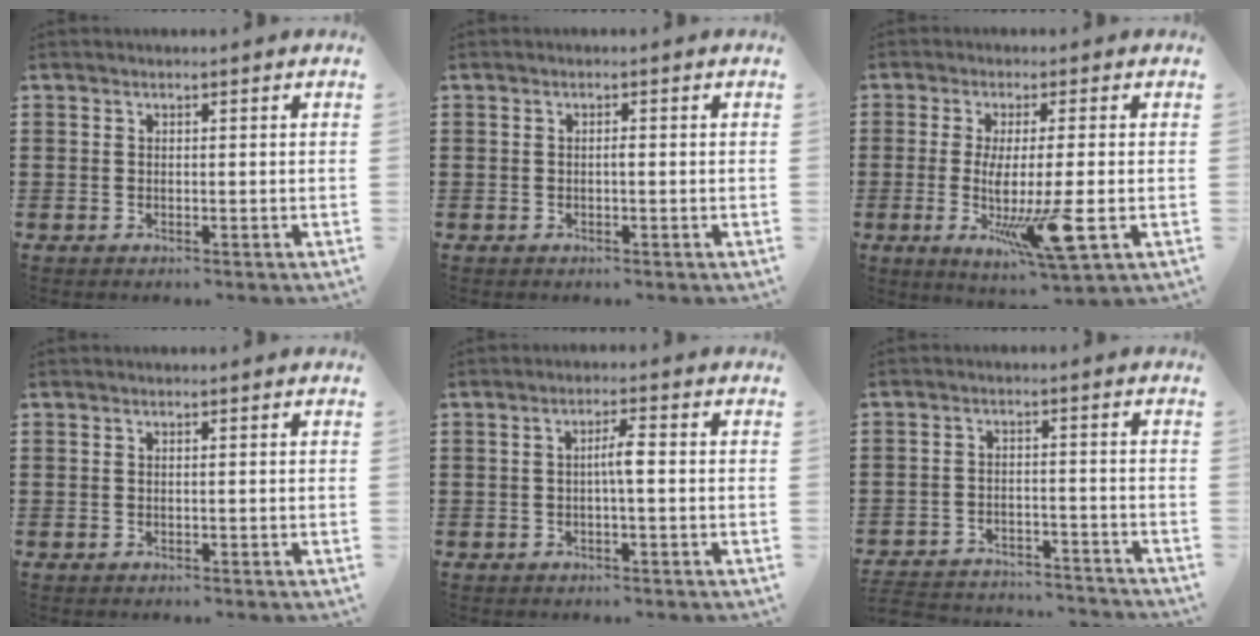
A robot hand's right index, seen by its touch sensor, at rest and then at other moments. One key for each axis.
{"total": 0.6, "fx": -0.2, "fy": 0.1, "fz": 0.6, "tx": -0.012, "ty": -0.004, "tz": -0.003}
{"total": 9.9, "fx": -1.7, "fy": 1.1, "fz": 9.7, "tx": -0.194, "ty": -0.029, "tz": -0.030}
{"total": 0.0}
{"total": 3.1, "fx": -0.3, "fy": 0.4, "fz": 3.1, "tx": -0.058, "ty": 0.003, "tz": -0.008}
{"total": 3.9, "fx": -3.8, "fy": 0.4, "fz": 0.4, "tx": -0.019, "ty": 0.001, "tz": -0.083}